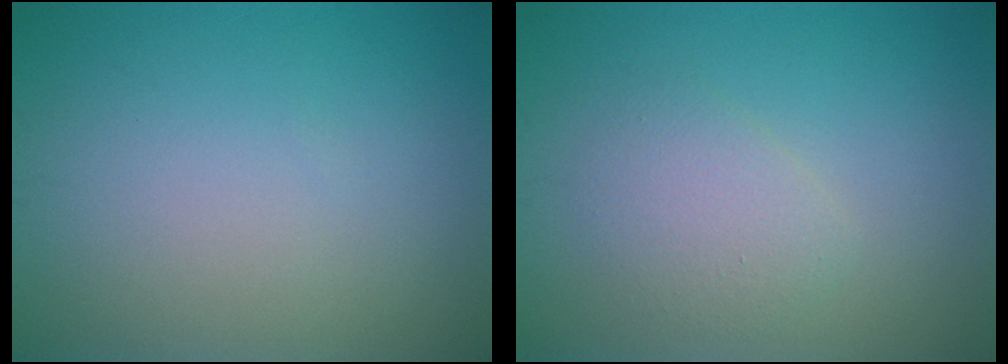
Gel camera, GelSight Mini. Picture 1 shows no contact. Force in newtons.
{"total": 2.4, "press": 2.4, "slide": 0.1}